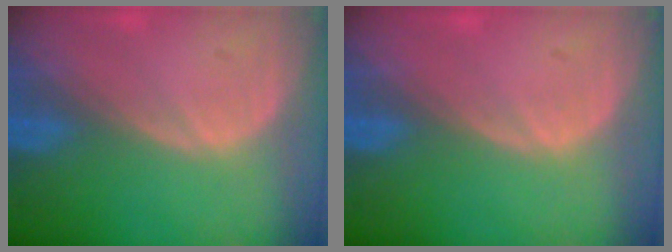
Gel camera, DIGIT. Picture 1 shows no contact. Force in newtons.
{"total": 0.5, "press": 0.1, "slide": 0.5}